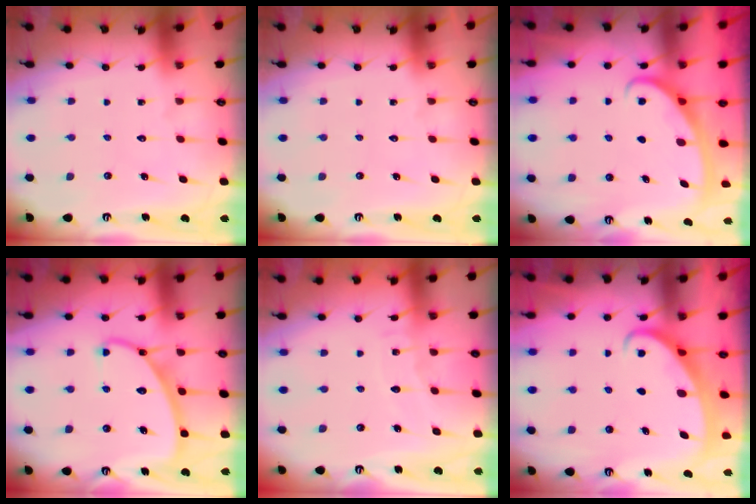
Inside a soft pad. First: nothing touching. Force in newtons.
{"total": 0.0}
{"total": 2.8, "press": 2.8, "slide": 0.4}
{"total": 9.7, "press": 9.7, "slide": 0.4}
{"total": 5.0, "press": 5.0, "slide": 0.5}
{"total": 2.7, "press": 2.7, "slide": 0.4}